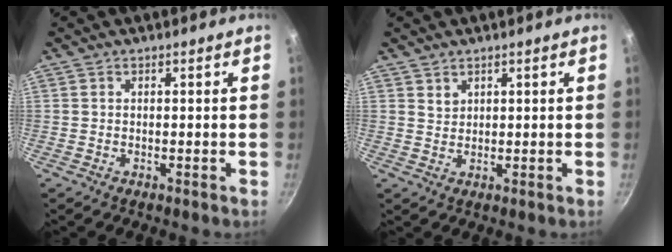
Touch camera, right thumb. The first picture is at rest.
{"total": 1.6, "force": [1.2, 1.0, 0.4], "torque": [0.002, 0.000, 0.024]}